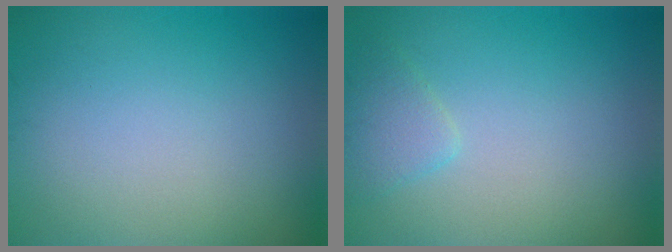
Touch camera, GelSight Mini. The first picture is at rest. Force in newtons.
{"total": 1.7, "press": 1.7, "slide": 0.2}